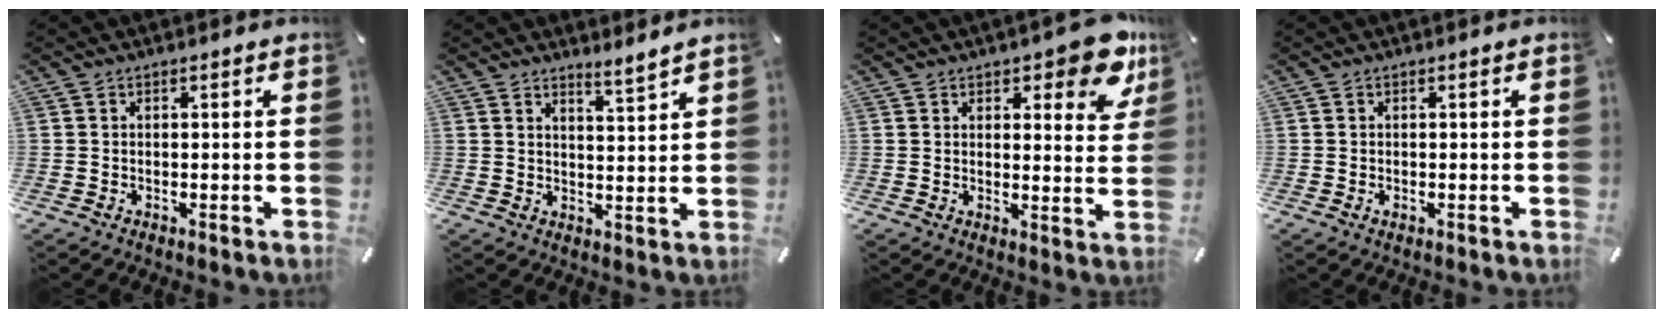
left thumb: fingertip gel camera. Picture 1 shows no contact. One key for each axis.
{"total": 3.9, "fx": 3.8, "fy": -0.2, "fz": 0.9, "tx": -0.018, "ty": -0.029, "tz": 0.068}
{"total": 9.3, "fx": 6.7, "fy": 4.2, "fz": 4.8, "tx": -0.040, "ty": -0.049, "tz": 0.114}
{"total": 0.6, "fx": -0.1, "fy": 0.4, "fz": 0.4, "tx": -0.008, "ty": -0.001, "tz": -0.003}